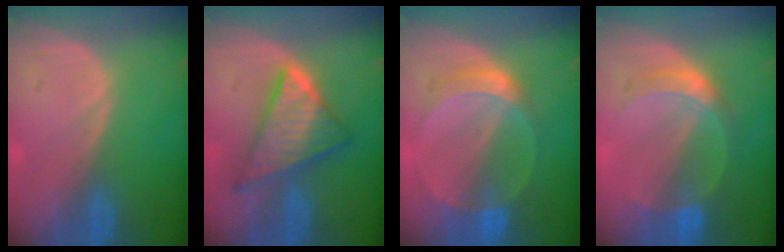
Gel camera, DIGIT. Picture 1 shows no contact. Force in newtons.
{"total": 9.1, "press": 9.1, "slide": 0.6}
{"total": 6.1, "press": 5.6, "slide": 2.4}
{"total": 5.5, "press": 5.5, "slide": 0.1}